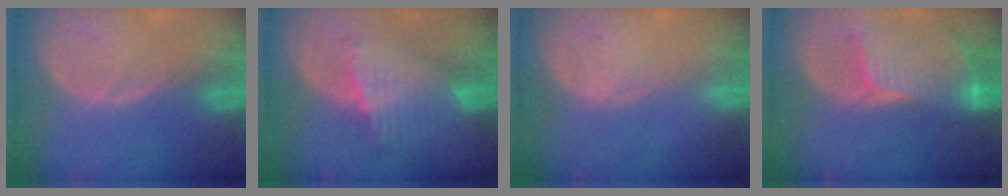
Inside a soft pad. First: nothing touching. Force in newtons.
{"total": 6.9, "press": 6.0, "slide": 3.4}
{"total": 0.0}
{"total": 8.6, "press": 7.7, "slide": 3.8}